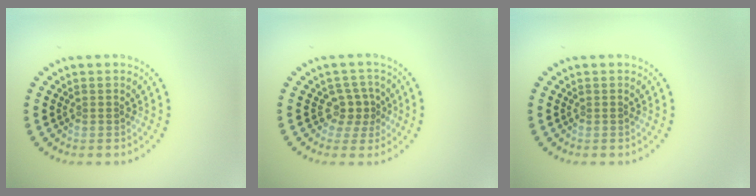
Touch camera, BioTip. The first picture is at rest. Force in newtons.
{"total": 2.4, "press": 1.8, "slide": 1.6}
{"total": 0.0}